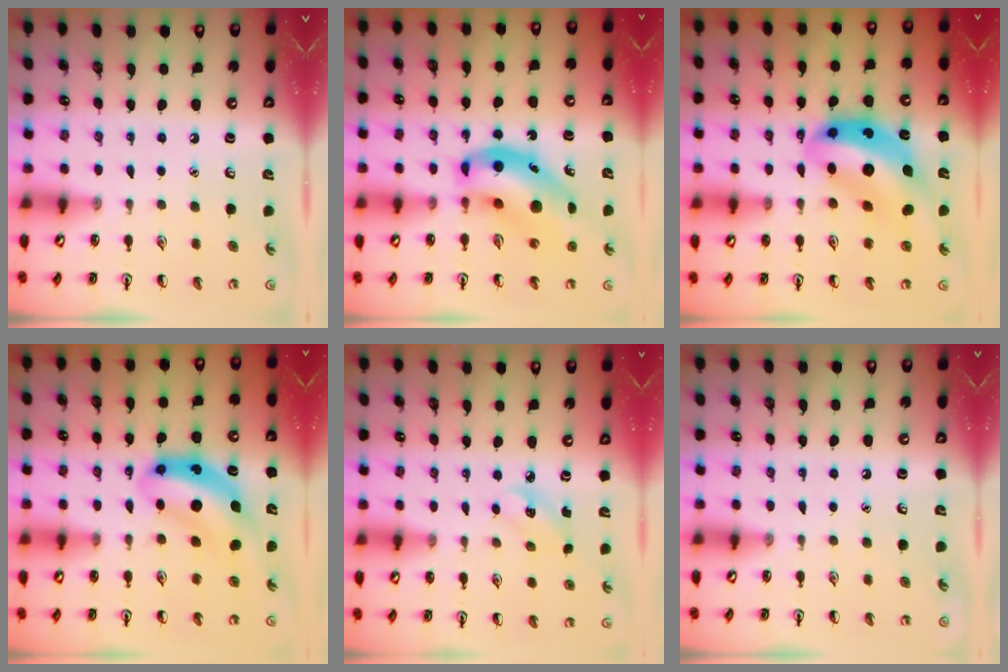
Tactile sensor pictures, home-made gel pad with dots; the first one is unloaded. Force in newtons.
{"total": 14.0, "press": 13.4, "slide": 3.8}
{"total": 13.6, "press": 12.9, "slide": 4.3}
{"total": 8.8, "press": 8.4, "slide": 2.7}
{"total": 2.7, "press": 2.6, "slide": 0.9}
{"total": 0.0}